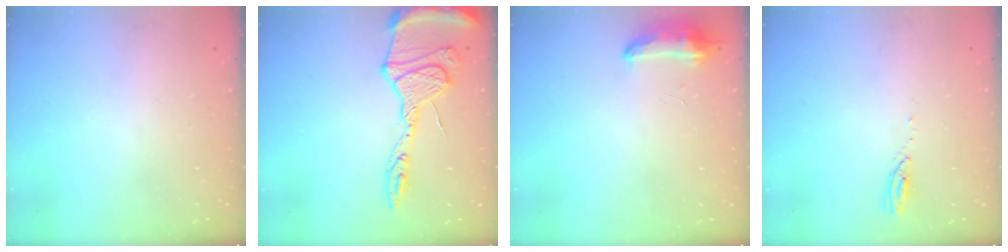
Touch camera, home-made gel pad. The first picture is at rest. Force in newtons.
{"total": 17.5, "press": 17.4, "slide": 1.6}
{"total": 8.4, "press": 8.4, "slide": 0.4}
{"total": 2.8, "press": 2.8, "slide": 0.4}